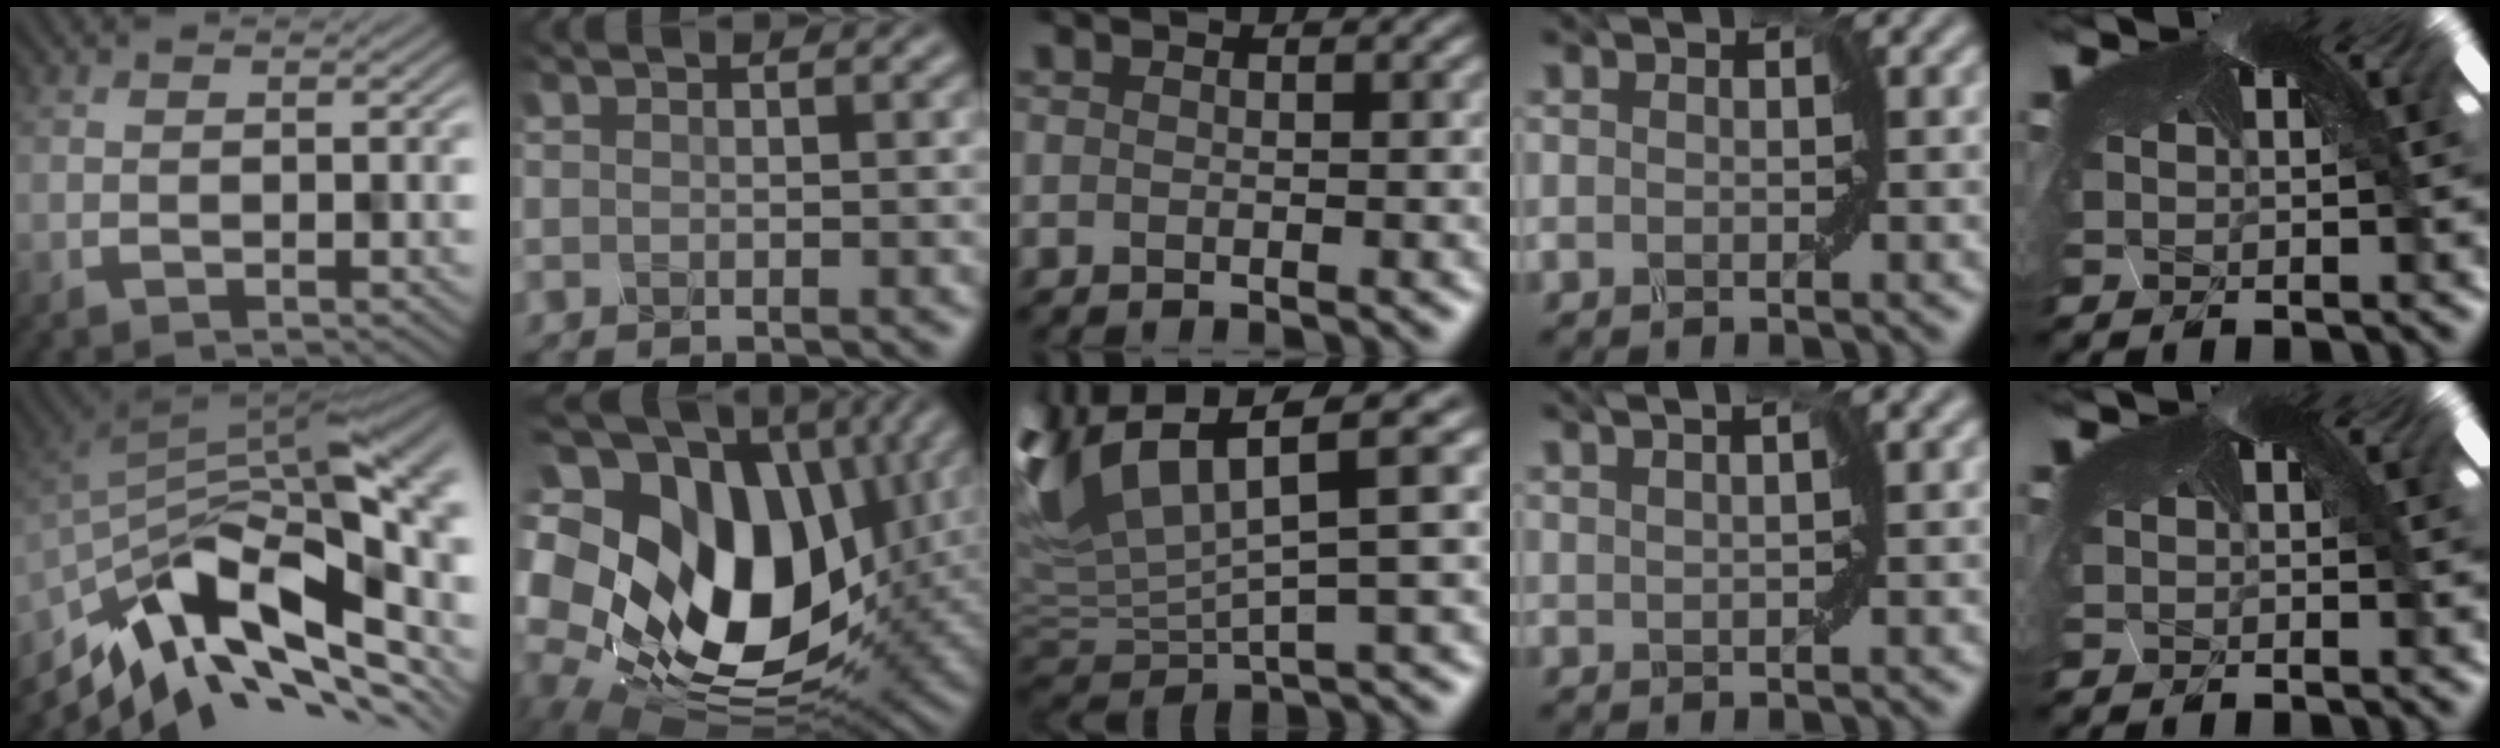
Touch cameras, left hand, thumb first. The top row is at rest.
{"thumb": {"total": 14.5, "force": [-3.6, 6.3, 12.6], "torque": [-0.220, -0.010, -0.065]}, "index": {"total": 17.9, "force": [4.3, 12.8, 11.8], "torque": [-0.231, 0.031, 0.073]}, "middle": {"total": 8.6, "force": [5.6, 2.7, 6.0], "torque": [-0.143, 0.004, 0.106]}, "ring": {"total": 0.9, "force": [0.6, -0.8, 0.0], "torque": [-0.009, -0.003, 0.019]}}